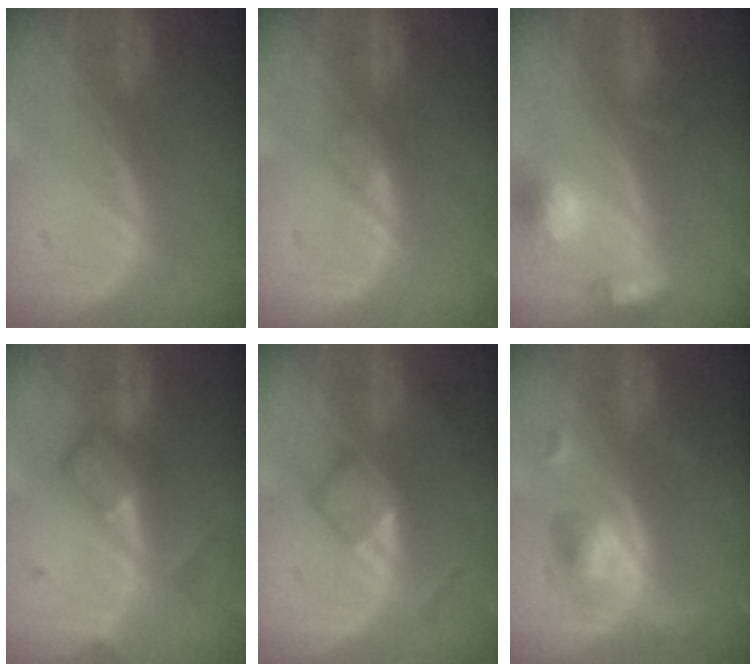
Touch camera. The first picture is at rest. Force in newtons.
{"total": 1.4, "press": 1.4, "slide": 0.1}
{"total": 5.9, "press": 5.8, "slide": 1.2}
{"total": 5.1, "press": 5.1, "slide": 0.6}
{"total": 5.0, "press": 4.6, "slide": 1.9}
{"total": 5.1, "press": 5.0, "slide": 1.1}